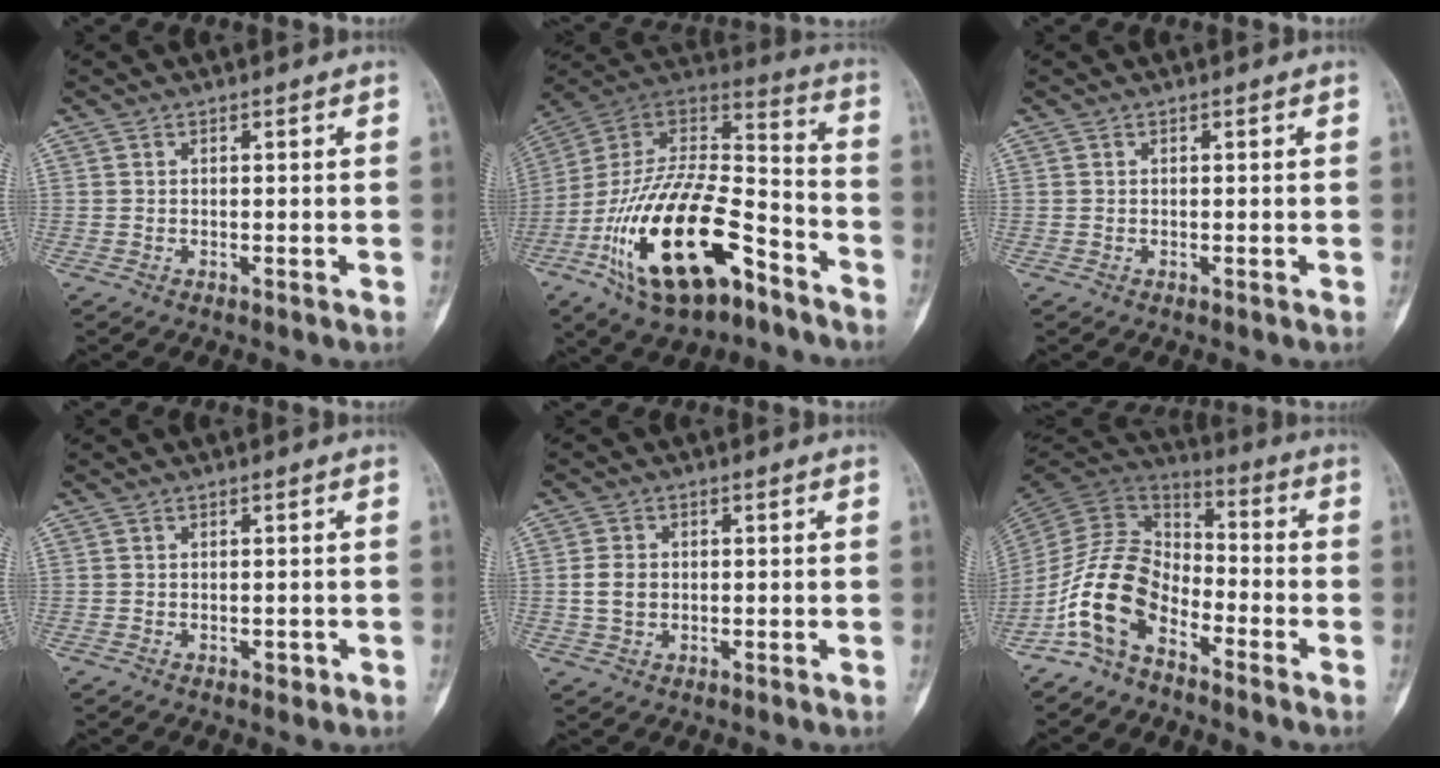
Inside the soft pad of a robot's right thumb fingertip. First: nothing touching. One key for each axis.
{"total": 27.4, "fx": -12.9, "fy": 12.4, "fz": 20.7, "tx": -0.421, "ty": 0.059, "tz": -0.224}
{"total": 0.0}
{"total": 1.1, "fx": -0.4, "fy": 0.7, "fz": 0.7, "tx": -0.006, "ty": 0.004, "tz": -0.005}
{"total": 3.8, "fx": -0.1, "fy": 3.0, "fz": 2.3, "tx": -0.035, "ty": 0.004, "tz": 0.000}
{"total": 12.8, "fx": -7.0, "fy": 7.3, "fz": 7.9, "tx": -0.145, "ty": 0.070, "tz": -0.152}